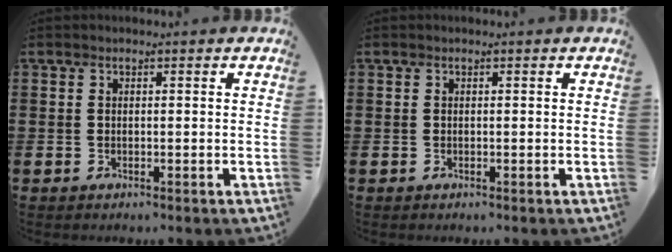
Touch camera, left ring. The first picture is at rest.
{"total": 0.0}